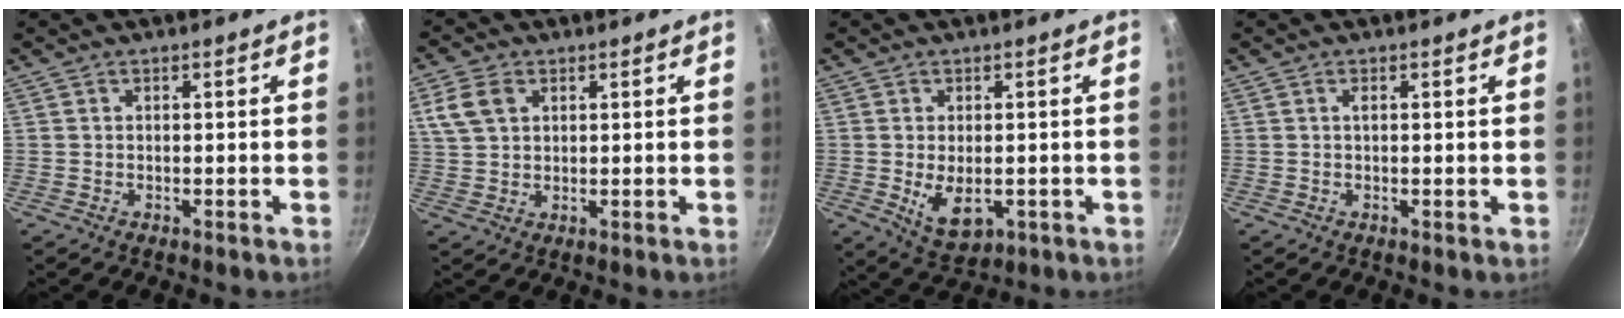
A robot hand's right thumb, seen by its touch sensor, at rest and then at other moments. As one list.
[{"total": 5.3, "force": [2.4, 3.6, 3.2], "torque": [-0.058, -0.001, 0.047]}, {"total": 7.2, "force": [-1.1, 4.3, 5.7], "torque": [-0.086, -0.011, -0.004]}, {"total": 0.7, "force": [0.2, -0.7, 0.1], "torque": [-0.002, -0.003, 0.003]}]